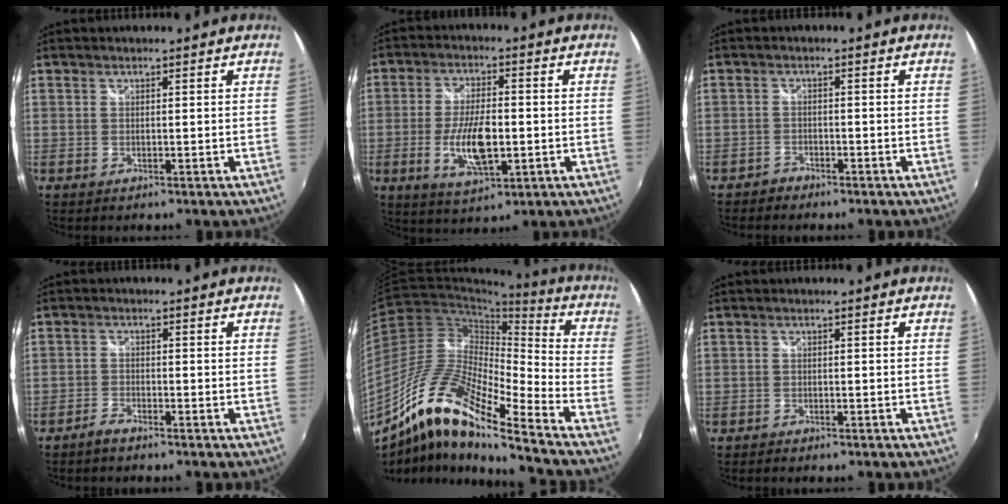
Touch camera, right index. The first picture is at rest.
{"total": 10.5, "force": [-2.4, 4.2, 9.3], "torque": [-0.182, -0.010, -0.040]}
{"total": 2.1, "force": [-1.8, 1.0, -0.1], "torque": [-0.007, 0.005, -0.036]}
{"total": 2.3, "force": [-2.1, 0.6, 0.8], "torque": [-0.029, 0.000, -0.044]}
{"total": 15.7, "force": [-11.1, 2.3, 10.9], "torque": [-0.202, 0.004, -0.230]}
{"total": 1.7, "force": [-1.5, 0.6, 0.5], "torque": [-0.018, -0.007, -0.027]}